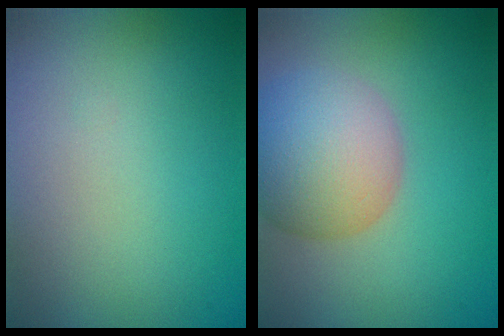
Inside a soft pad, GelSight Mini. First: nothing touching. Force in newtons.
{"total": 7.8, "press": 7.8, "slide": 0.5}